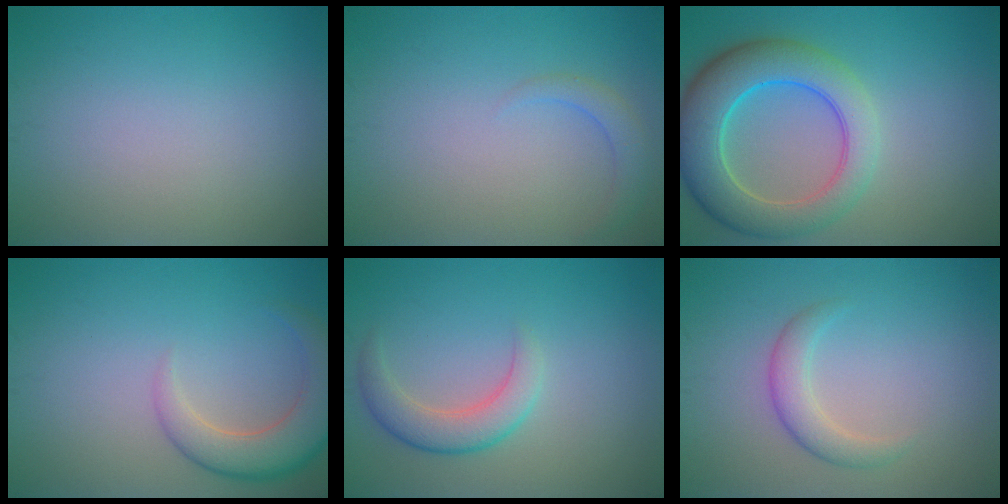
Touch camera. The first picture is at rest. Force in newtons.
{"total": 1.7, "press": 1.7, "slide": 0.3}
{"total": 7.2, "press": 7.2, "slide": 0.6}
{"total": 5.0, "press": 5.0, "slide": 0.4}
{"total": 3.4, "press": 3.4, "slide": 0.2}
{"total": 2.4, "press": 2.4, "slide": 0.2}